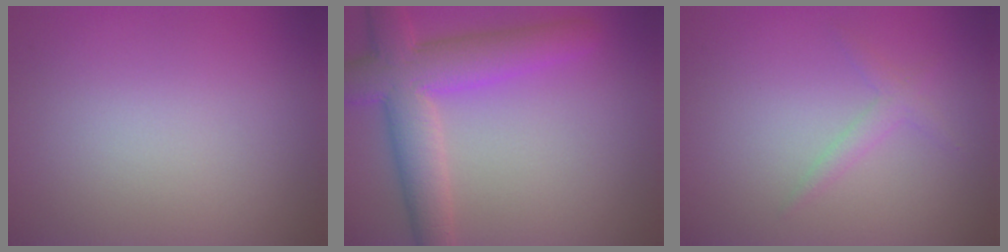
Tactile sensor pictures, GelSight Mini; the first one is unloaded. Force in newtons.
{"total": 7.5, "press": 7.5, "slide": 0.4}
{"total": 1.4, "press": 1.4, "slide": 0.0}